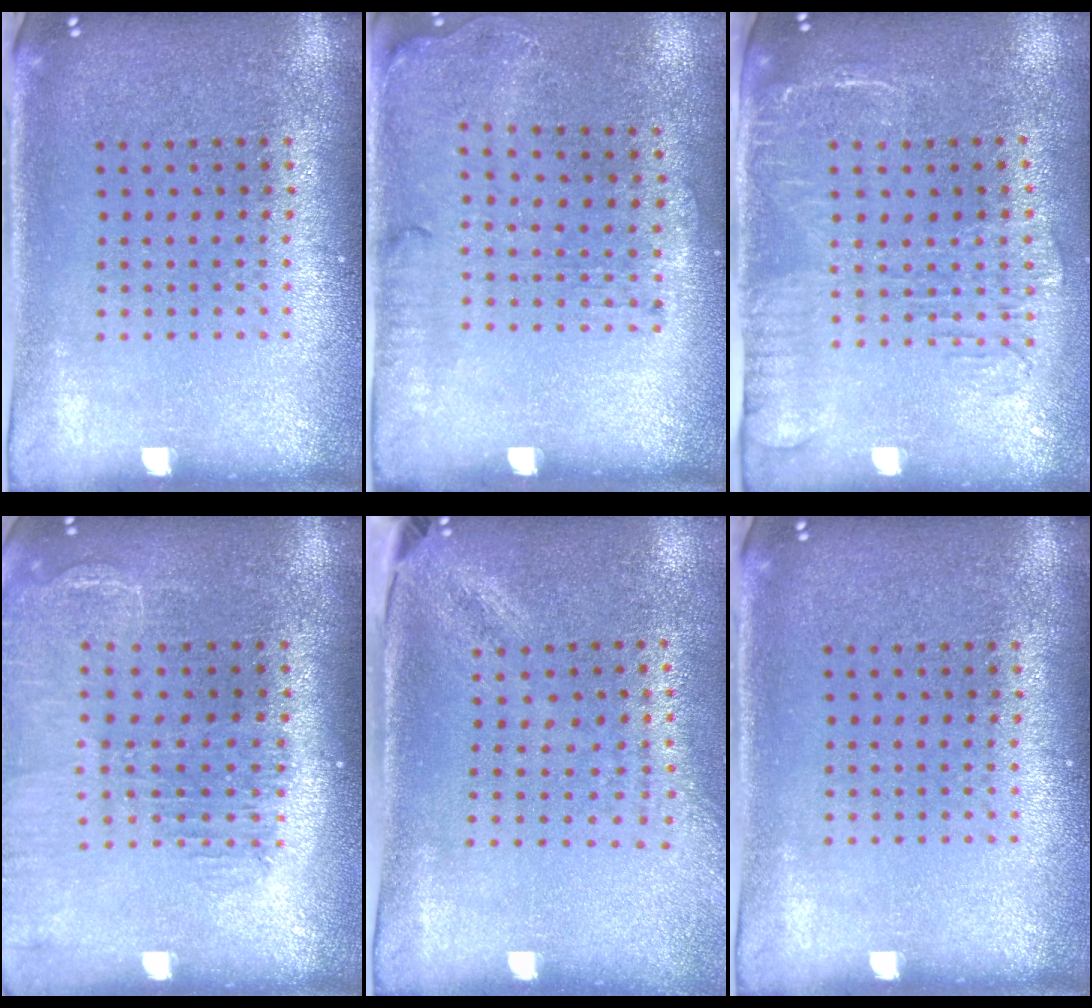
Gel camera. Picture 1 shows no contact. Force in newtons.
{"total": 1.7, "press": 1.2, "slide": 1.2}
{"total": 1.8, "press": 1.5, "slide": 1.0}
{"total": 1.4, "press": 1.4, "slide": 0.1}
{"total": 1.8, "press": 1.4, "slide": 1.2}
{"total": 0.0}